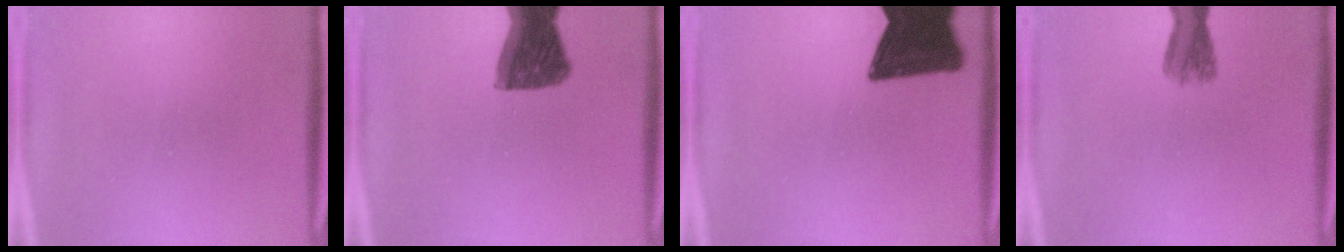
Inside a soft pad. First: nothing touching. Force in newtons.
{"total": 12.9}
{"total": 15.5}
{"total": 3.5}